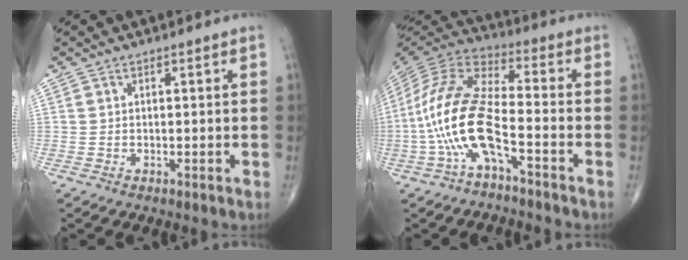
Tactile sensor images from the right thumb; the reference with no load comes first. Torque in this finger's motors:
{"motor_torque": [2.21, 2.37, 1.76, -1.01, 0.81]}